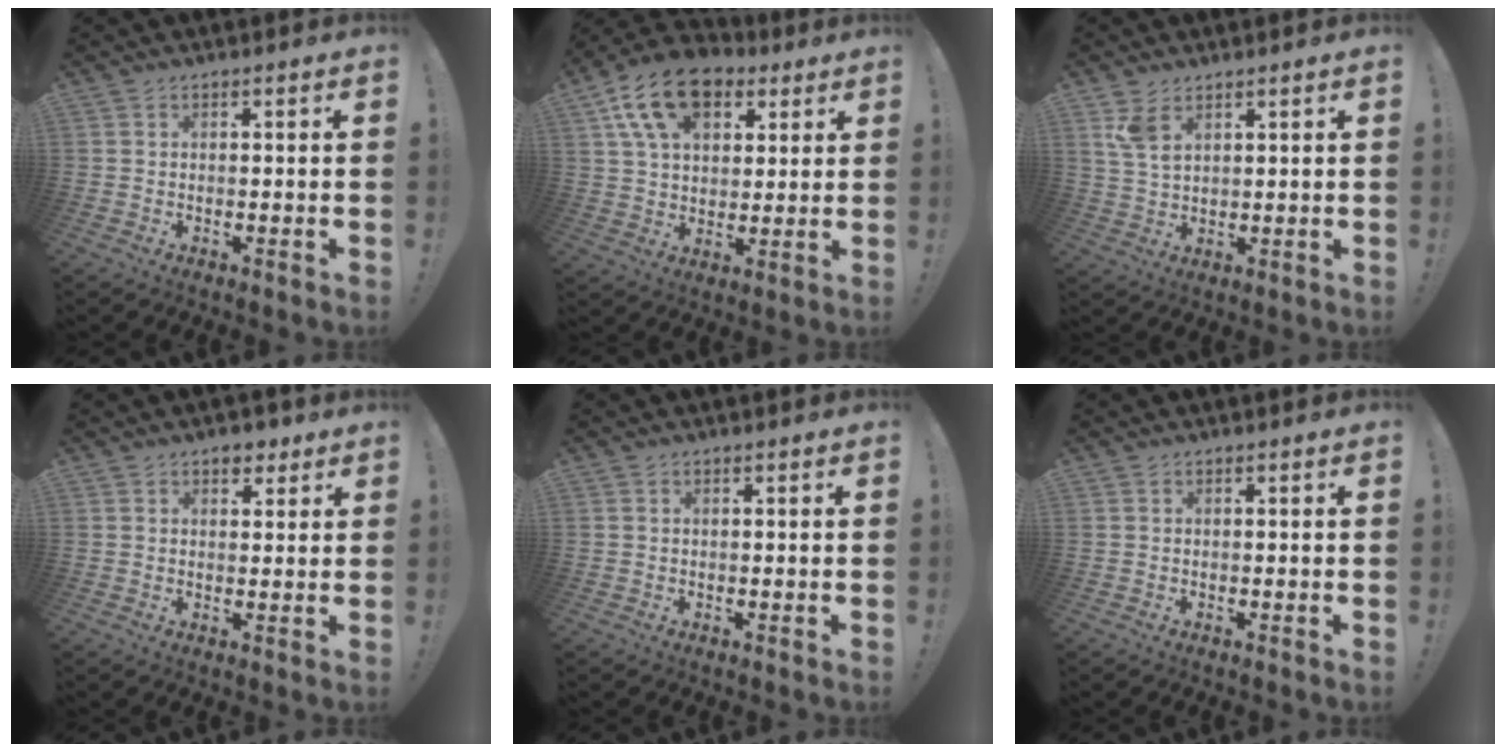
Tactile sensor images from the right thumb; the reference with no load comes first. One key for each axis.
{"total": 16.4, "fx": 8.3, "fy": 10.3, "fz": 9.6, "tx": -0.161, "ty": -0.027, "tz": 0.155}
{"total": 5.6, "fx": 3.6, "fy": 2.4, "fz": 3.6, "tx": -0.060, "ty": -0.021, "tz": 0.067}
{"total": 3.9, "fx": 2.5, "fy": 2.7, "fz": 1.3, "tx": 0.003, "ty": -0.011, "tz": 0.039}
{"total": 0.0}
{"total": 0.0}